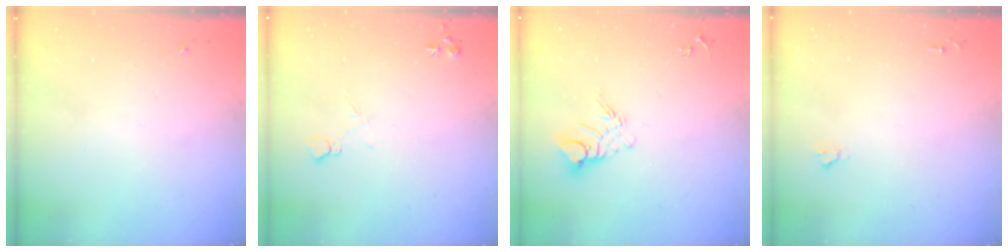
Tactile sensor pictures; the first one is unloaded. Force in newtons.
{"total": 7.6, "press": 7.6, "slide": 0.8}
{"total": 9.1, "press": 9.1, "slide": 0.9}
{"total": 1.6, "press": 1.6, "slide": 0.2}